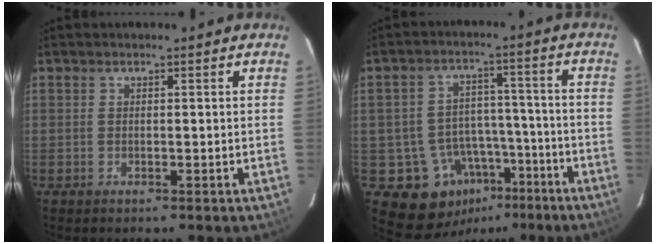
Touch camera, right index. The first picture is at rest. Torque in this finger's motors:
{"motor_torque": [0.16, -0.41, -0.17, -0.13]}